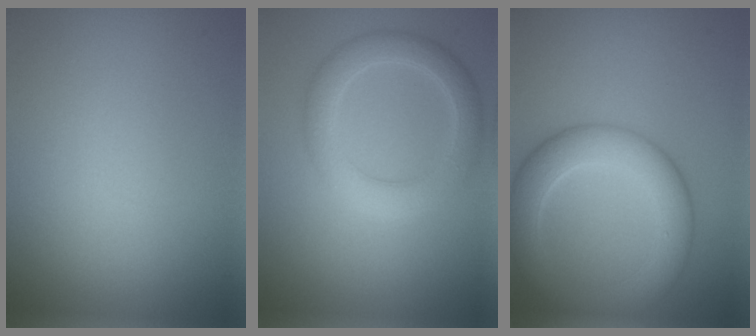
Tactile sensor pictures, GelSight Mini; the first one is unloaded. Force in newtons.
{"total": 4.0, "press": 4.0, "slide": 0.3}
{"total": 6.4, "press": 6.4, "slide": 0.2}